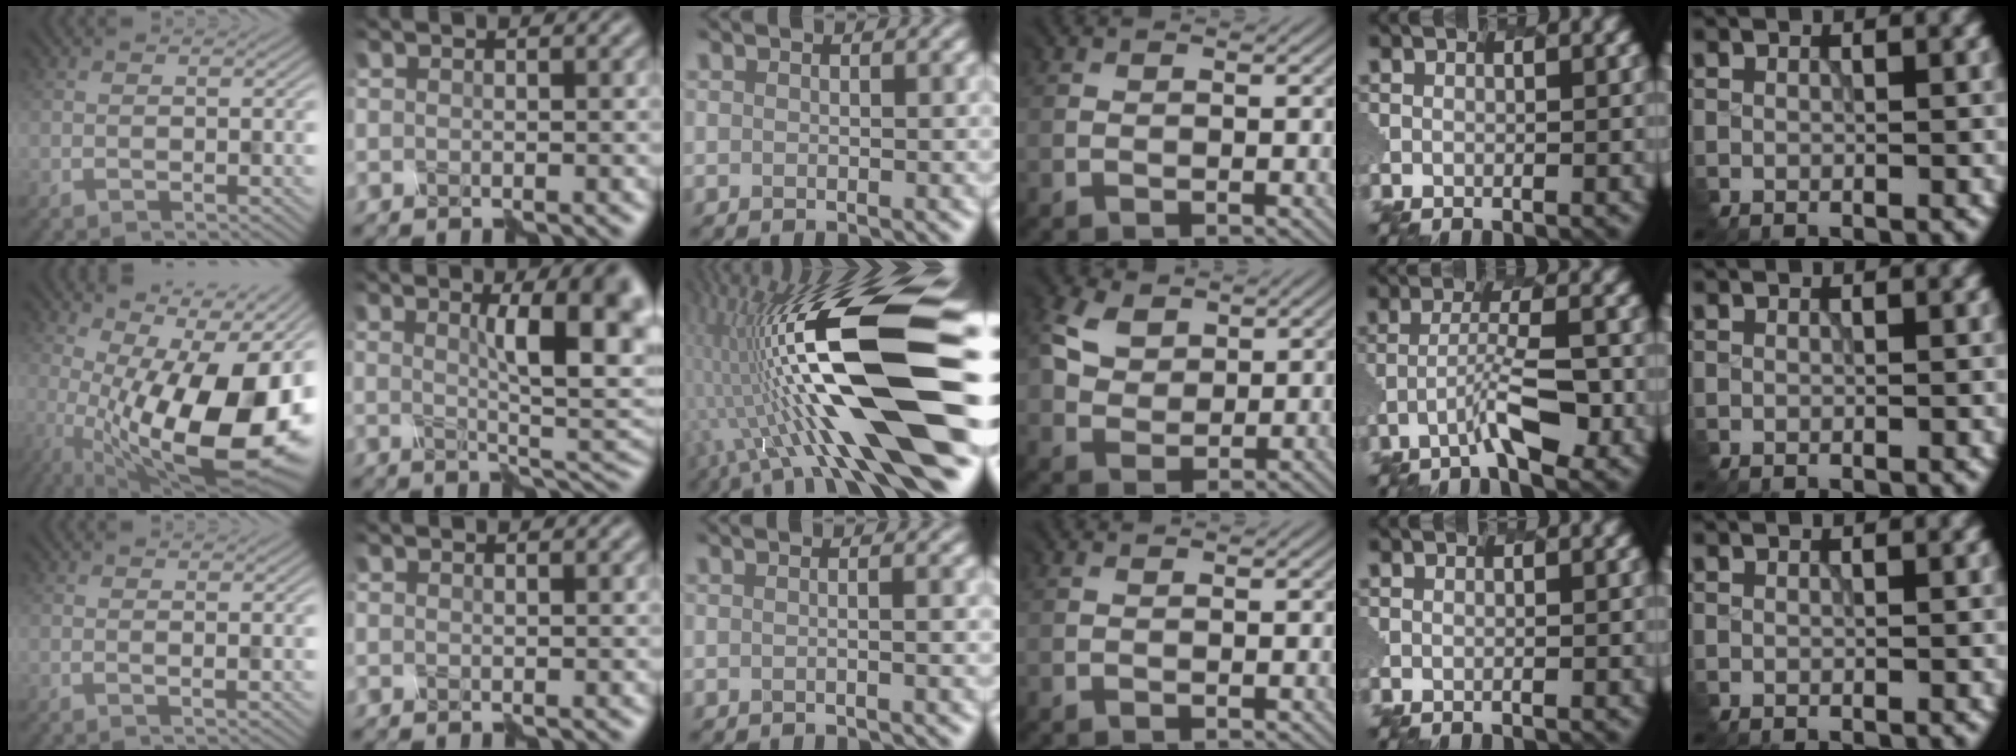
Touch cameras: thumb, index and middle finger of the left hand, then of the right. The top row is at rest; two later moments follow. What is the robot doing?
{"motion": "disassemble", "object": "hinged jar"}